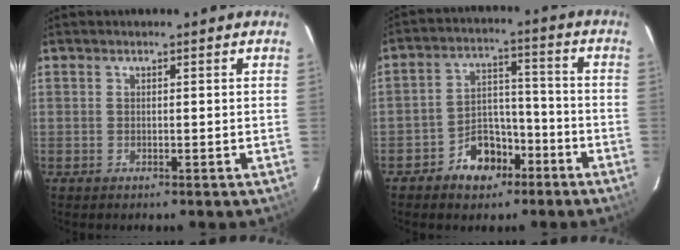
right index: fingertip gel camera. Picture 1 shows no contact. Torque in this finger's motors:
{"motor_torque": [1.01, -0.92, 0.19, 0.04]}